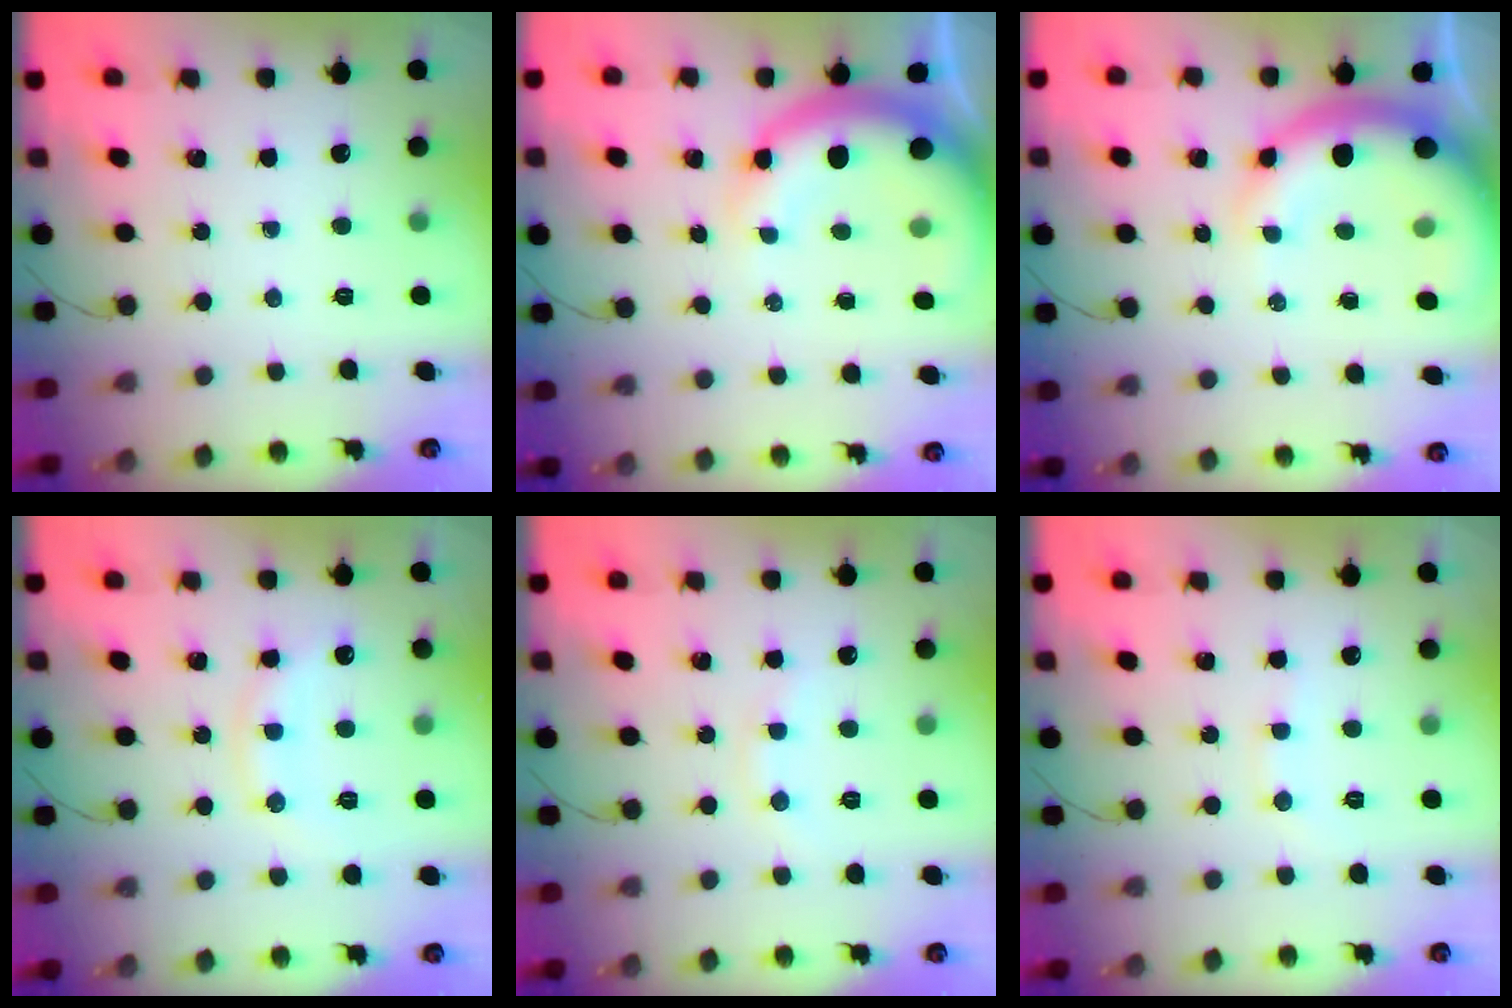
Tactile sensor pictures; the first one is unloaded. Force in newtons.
{"total": 11.2, "press": 11.0, "slide": 2.2}
{"total": 14.5, "press": 14.2, "slide": 2.9}
{"total": 10.2, "press": 10.2, "slide": 0.4}
{"total": 4.7, "press": 4.5, "slide": 1.4}
{"total": 5.5, "press": 5.4, "slide": 1.3}